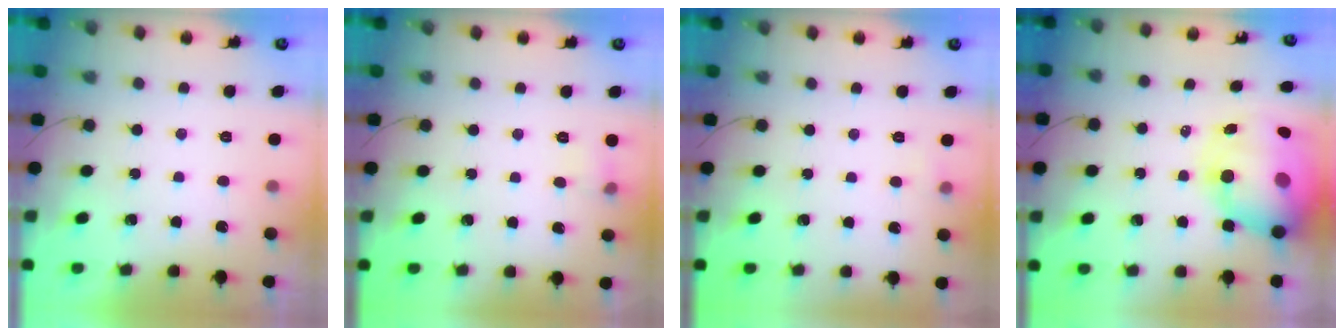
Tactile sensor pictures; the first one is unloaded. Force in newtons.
{"total": 4.8, "press": 4.6, "slide": 1.5}
{"total": 3.4, "press": 3.0, "slide": 1.6}
{"total": 18.4, "press": 17.9, "slide": 4.4}